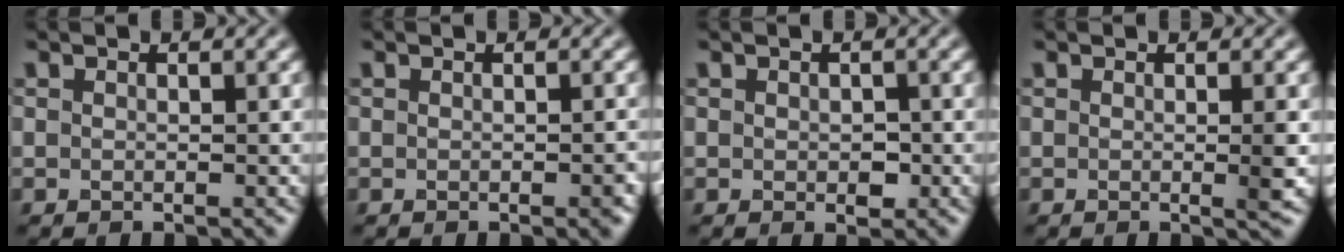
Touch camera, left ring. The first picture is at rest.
{"total": 1.1, "force": [-0.5, 0.2, 0.9], "torque": [-0.011, -0.002, -0.006]}
{"total": 1.3, "force": [-0.1, 0.8, 1.0], "torque": [-0.012, -0.004, 0.000]}
{"total": 1.7, "force": [-0.1, 0.3, 1.7], "torque": [-0.022, -0.005, -0.007]}